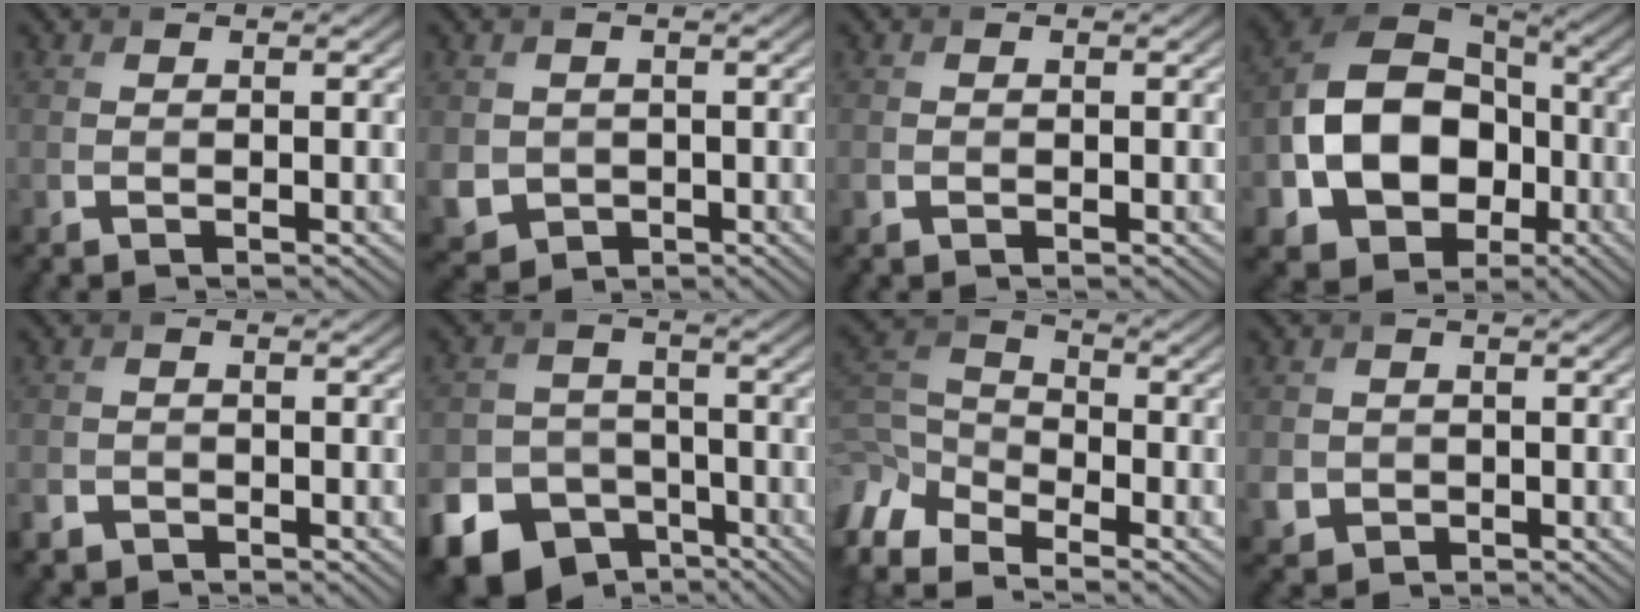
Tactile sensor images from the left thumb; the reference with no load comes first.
{"total": 4.1, "force": [-0.2, 3.8, 1.5], "torque": [-0.056, -0.019, -0.004]}
{"total": 0.9, "force": [-0.3, 0.7, 0.4], "torque": [-0.009, -0.005, -0.007]}
{"total": 15.5, "force": [-3.4, 11.8, 9.4], "torque": [-0.197, -0.017, -0.063]}
{"total": 2.3, "force": [-1.7, 1.5, 0.5], "torque": [-0.015, -0.009, -0.041]}
{"total": 15.1, "force": [-9.4, 10.9, 4.7], "torque": [-0.116, -0.070, -0.155]}
{"total": 10.5, "force": [-7.6, 4.8, 5.6], "torque": [-0.147, -0.016, -0.163]}
{"total": 2.8, "force": [-0.5, 2.6, 0.9], "torque": [-0.026, -0.009, -0.008]}